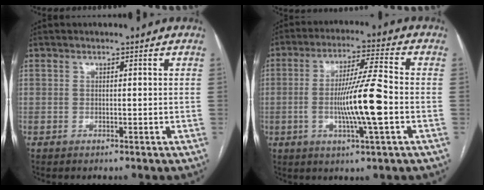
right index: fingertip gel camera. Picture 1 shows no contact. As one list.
[{"total": 11.3, "force": [-2.1, -0.1, 11.1], "torque": [-0.205, -0.003, -0.042]}]